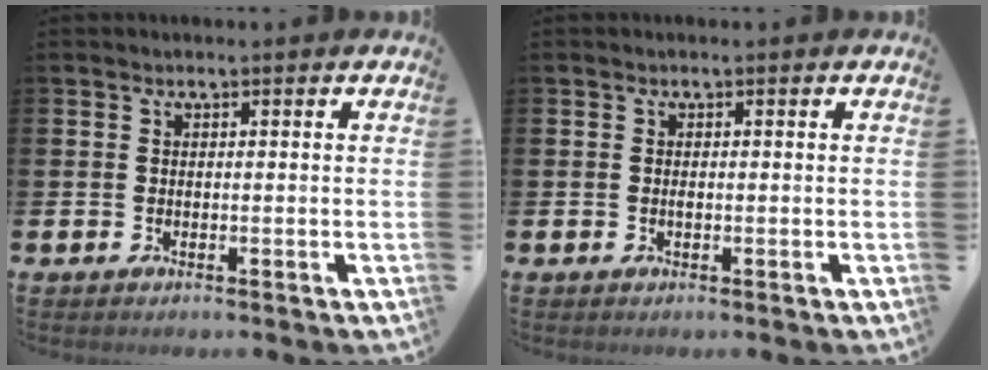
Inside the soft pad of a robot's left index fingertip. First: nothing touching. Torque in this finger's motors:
{"motor_torque": [0.17, 0.11, -0.01, 0.04]}